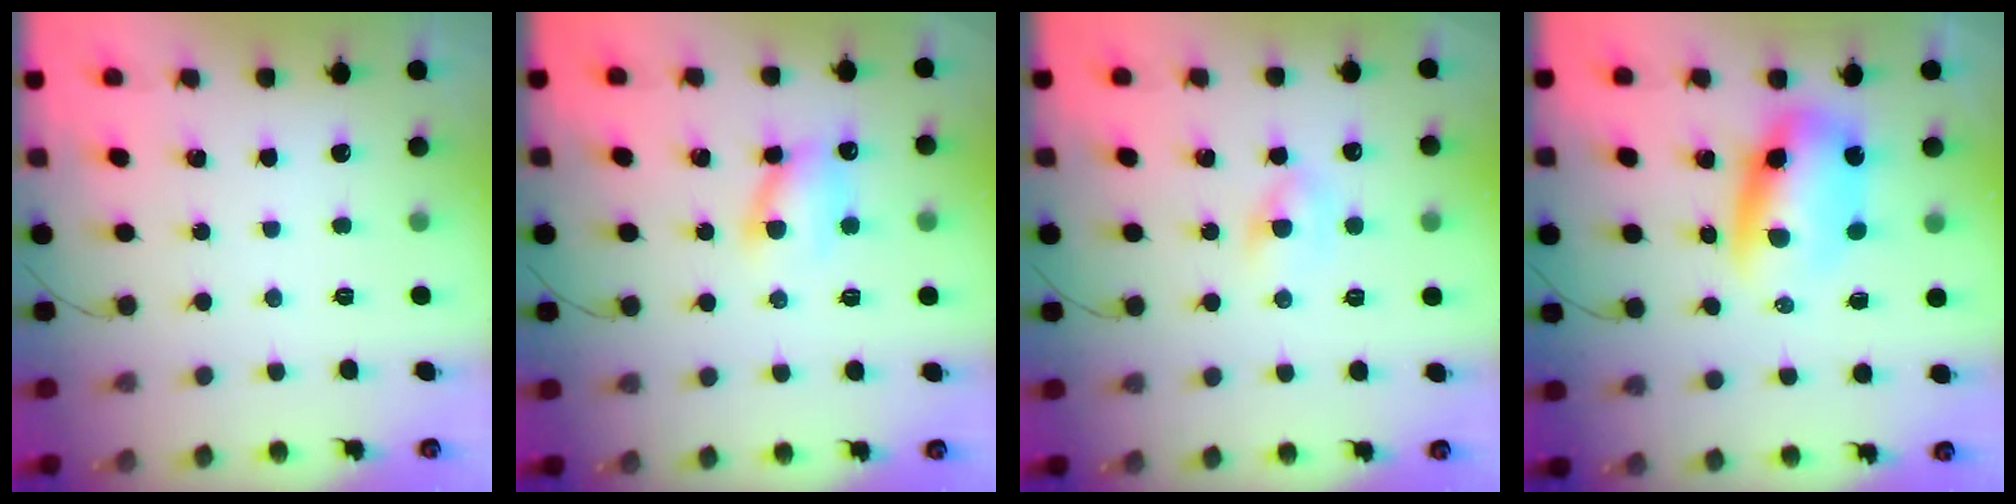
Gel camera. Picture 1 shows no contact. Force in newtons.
{"total": 8.7, "press": 8.7, "slide": 0.7}
{"total": 3.3, "press": 3.1, "slide": 1.3}
{"total": 8.0, "press": 7.7, "slide": 2.2}